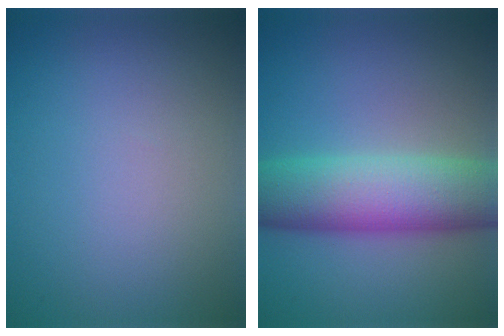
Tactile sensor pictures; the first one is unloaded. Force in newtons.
{"total": 9.6, "press": 9.6, "slide": 0.3}